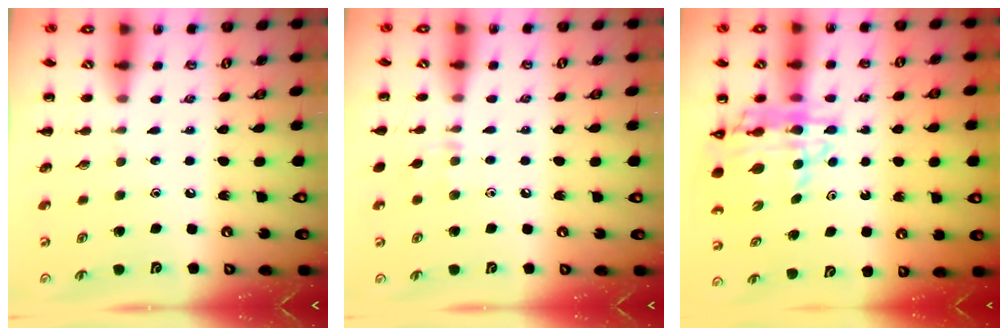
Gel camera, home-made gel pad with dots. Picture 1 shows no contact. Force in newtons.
{"total": 5.8, "press": 5.5, "slide": 1.9}
{"total": 9.8, "press": 9.3, "slide": 3.0}